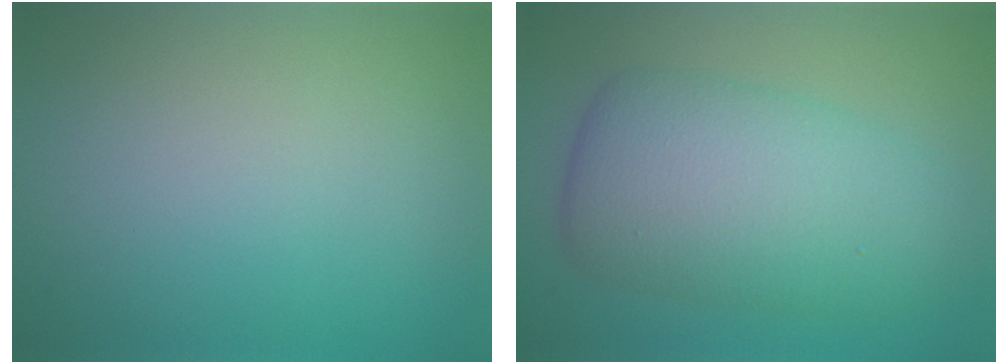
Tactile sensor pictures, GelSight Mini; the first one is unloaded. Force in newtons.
{"total": 7.7, "press": 7.7, "slide": 0.1}